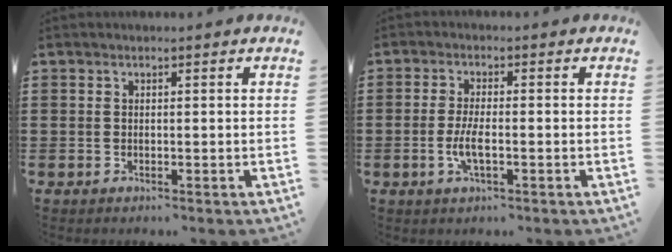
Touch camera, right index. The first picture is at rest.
{"total": 4.0, "force": [-1.1, 1.0, 3.7], "torque": [-0.076, -0.003, -0.024]}